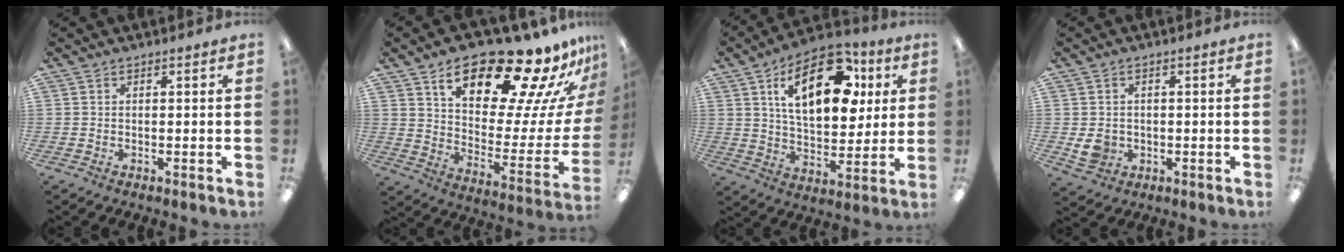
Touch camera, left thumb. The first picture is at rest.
{"total": 24.1, "force": [17.1, 7.6, 15.1], "torque": [-0.222, -0.119, 0.276]}
{"total": 21.2, "force": [8.7, 11.2, 15.8], "torque": [-0.229, -0.014, 0.141]}
{"total": 4.5, "force": [-0.6, 3.9, 2.2], "torque": [-0.029, -0.002, -0.011]}